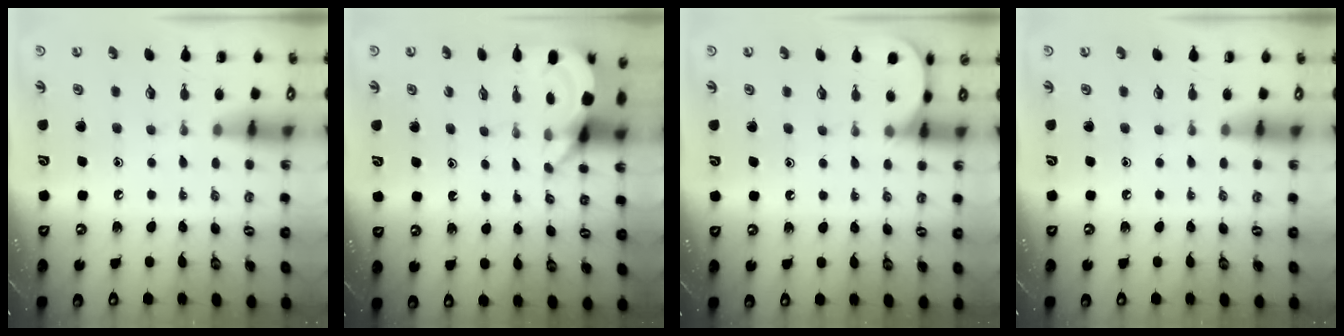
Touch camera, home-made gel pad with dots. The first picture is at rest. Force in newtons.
{"total": 3.8, "press": 3.8, "slide": 0.3}
{"total": 4.7, "press": 4.7, "slide": 0.5}
{"total": 0.0}